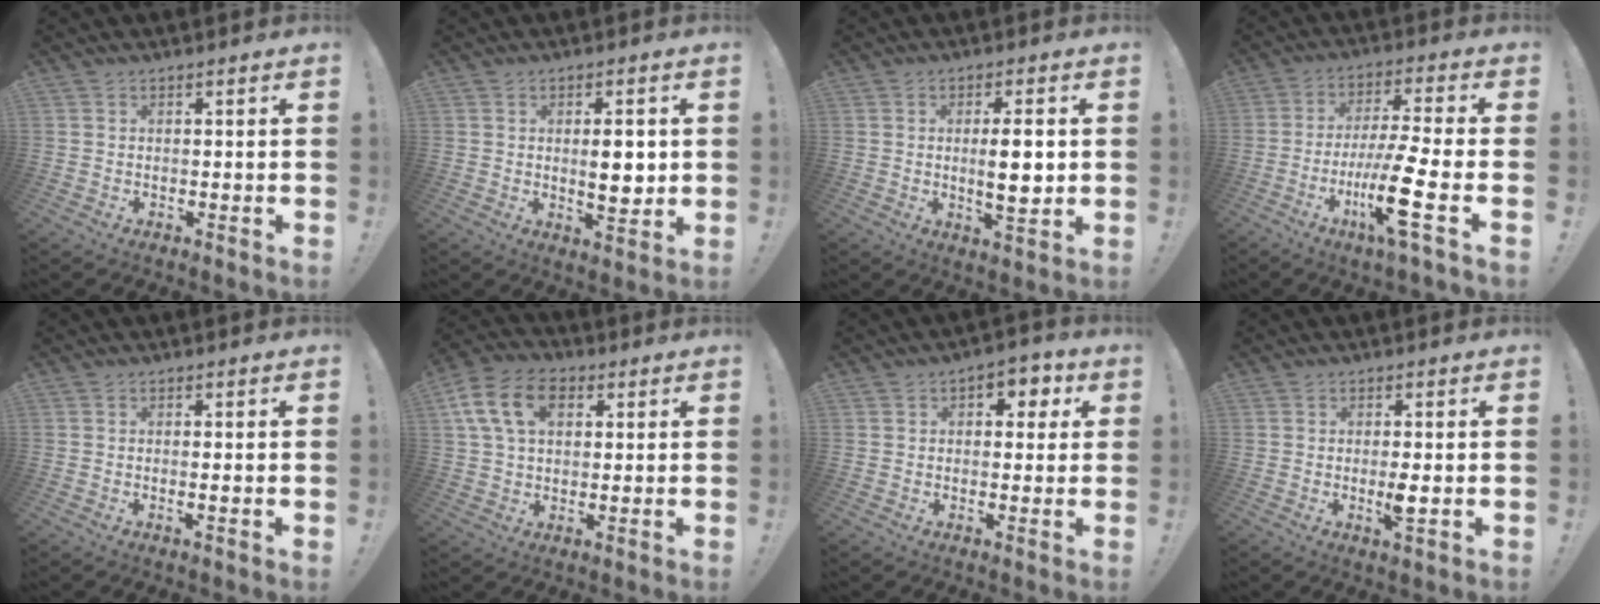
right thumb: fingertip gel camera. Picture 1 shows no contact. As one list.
[{"total": 6.9, "force": [0.5, 2.7, 6.3], "torque": [-0.076, -0.009, 0.003]}, {"total": 7.8, "force": [0.2, 1.9, 7.6], "torque": [-0.110, -0.012, -0.004]}, {"total": 16.0, "force": [-5.5, 1.7, 14.9], "torque": [-0.274, 0.016, -0.088]}, {"total": 1.7, "force": [0.0, -0.7, 1.5], "torque": [-0.022, -0.005, -0.003]}, {"total": 13.7, "force": [4.8, 9.4, 8.7], "torque": [-0.168, 0.005, 0.093]}, {"total": 5.6, "force": [1.6, 4.0, 3.5], "torque": [-0.029, -0.006, 0.022]}, {"total": 3.2, "force": [-0.2, 0.0, 3.2], "torque": [-0.044, -0.012, -0.007]}]